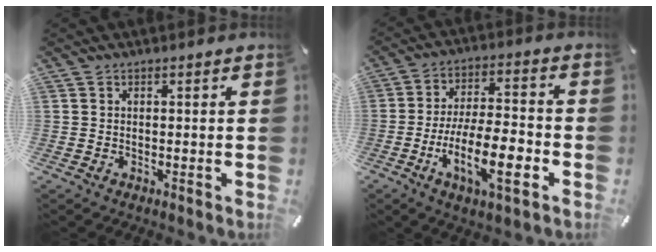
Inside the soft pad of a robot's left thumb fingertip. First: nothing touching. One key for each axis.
{"total": 14.9, "fx": -5.5, "fy": 4.7, "fz": 13.0, "tx": -0.242, "ty": 0.002, "tz": -0.097}